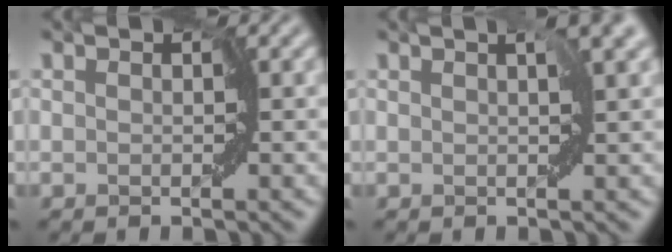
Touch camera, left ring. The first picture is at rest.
{"total": 2.7, "force": [1.3, 0.6, 2.3], "torque": [-0.038, 0.007, 0.022]}